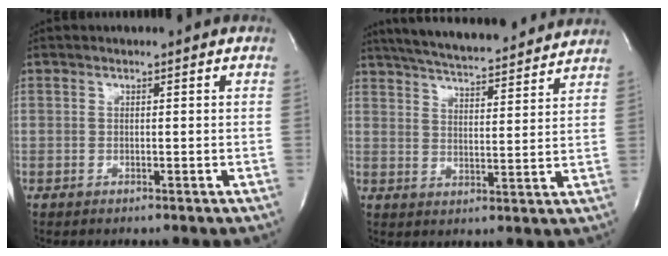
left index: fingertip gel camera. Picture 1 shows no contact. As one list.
[{"total": 20.1, "force": [18.2, 2.7, 7.9], "torque": [-0.136, 0.021, 0.254]}]